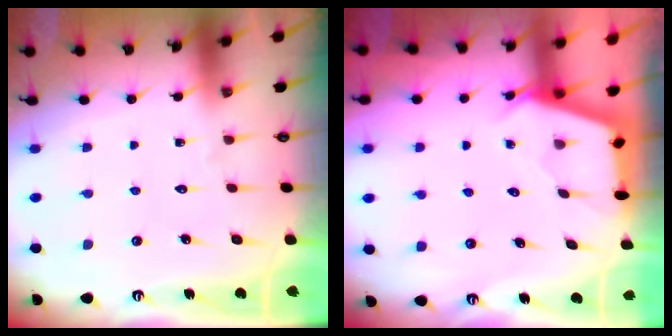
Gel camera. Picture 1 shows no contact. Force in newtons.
{"total": 2.6, "press": 2.6, "slide": 0.4}